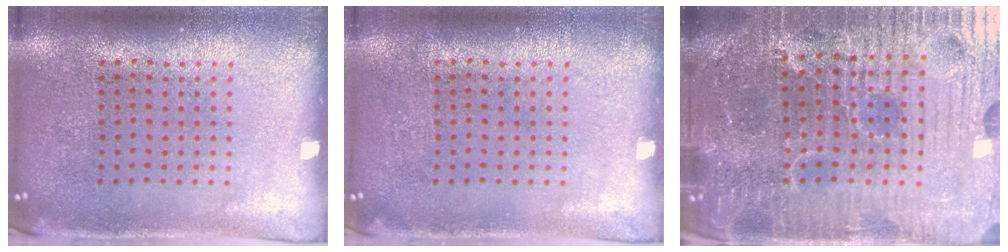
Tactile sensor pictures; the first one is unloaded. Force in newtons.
{"total": 0.0}
{"total": 7.1, "press": 6.4, "slide": 3.2}